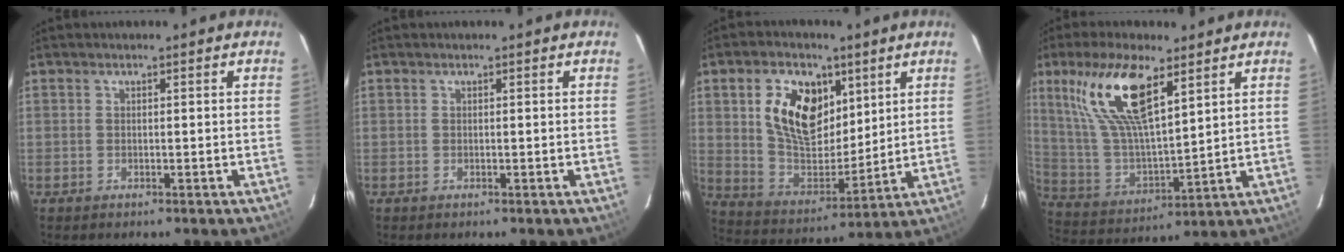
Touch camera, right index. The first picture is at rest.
{"total": 0.0}
{"total": 15.8, "force": [6.1, 9.6, 11.0], "torque": [-0.210, 0.009, 0.123]}
{"total": 17.3, "force": [9.5, 5.8, 13.3], "torque": [-0.265, 0.014, 0.197]}